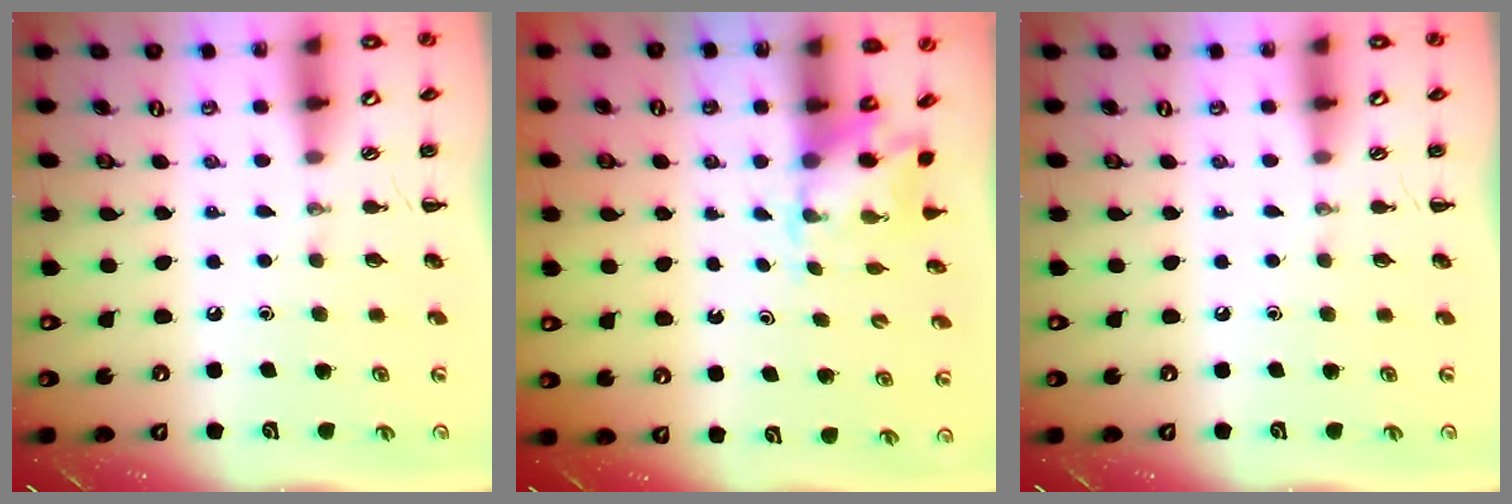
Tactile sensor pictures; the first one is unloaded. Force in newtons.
{"total": 2.3, "press": 2.3, "slide": 0.5}
{"total": 0.0}